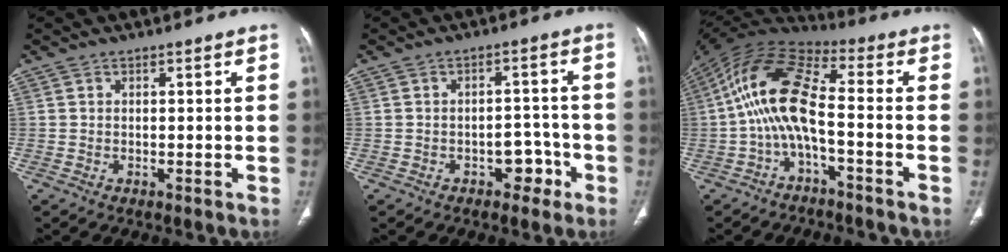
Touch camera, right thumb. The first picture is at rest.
{"total": 5.0, "force": [-2.6, 3.4, 2.7], "torque": [-0.011, 0.034, -0.035]}
{"total": 13.2, "force": [-2.6, 5.0, 12.0], "torque": [-0.241, 0.065, -0.061]}